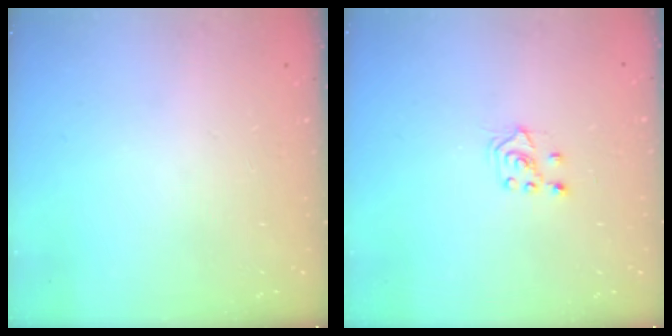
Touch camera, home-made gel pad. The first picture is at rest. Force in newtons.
{"total": 3.8, "press": 3.8, "slide": 0.5}